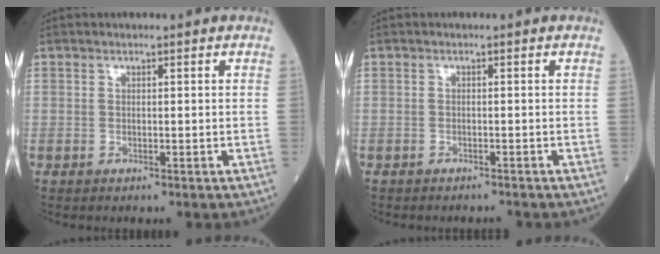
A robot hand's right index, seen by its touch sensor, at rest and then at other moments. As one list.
[{"total": 3.6, "force": [-3.0, 1.6, 1.2], "torque": [-0.030, -0.001, -0.043]}]